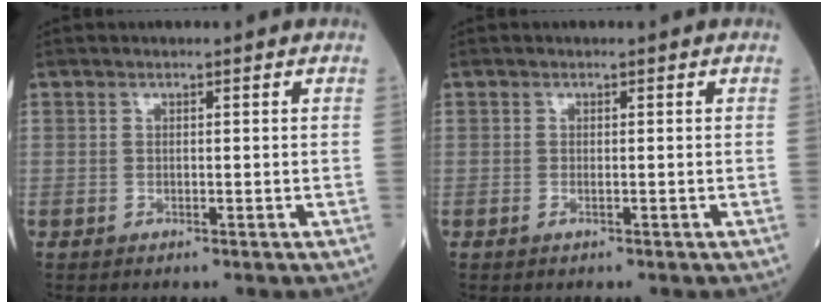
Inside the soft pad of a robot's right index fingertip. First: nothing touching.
{"total": 0.6, "force": [-0.2, 0.1, 0.5], "torque": [-0.012, -0.002, -0.003]}